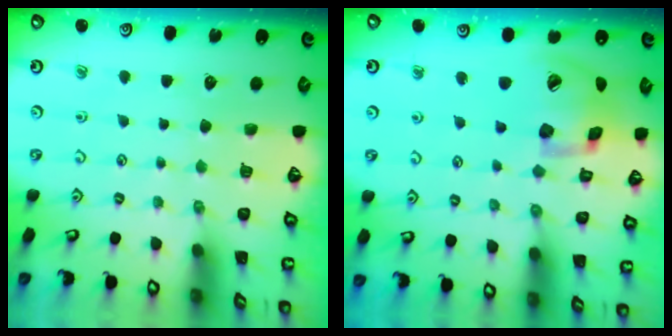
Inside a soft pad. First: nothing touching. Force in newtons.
{"total": 21.5, "press": 21.2, "slide": 3.3}